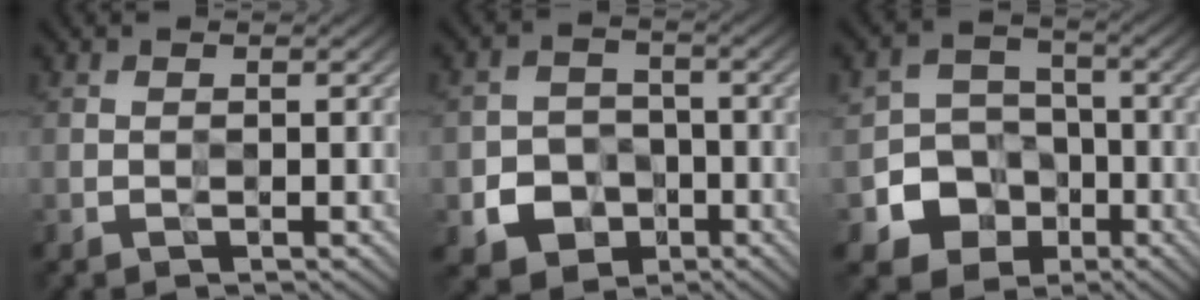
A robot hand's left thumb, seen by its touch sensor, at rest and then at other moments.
{"total": 6.4, "force": [-2.9, 5.1, 2.5], "torque": [-0.043, -0.012, -0.061]}
{"total": 8.0, "force": [-3.1, 6.8, 2.7], "torque": [-0.050, -0.010, -0.077]}